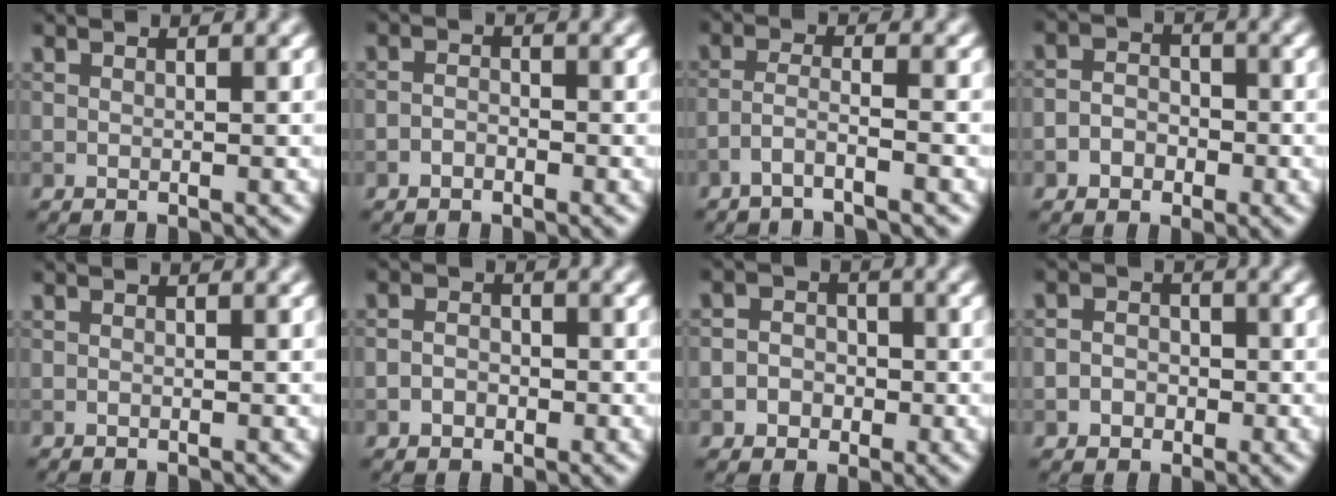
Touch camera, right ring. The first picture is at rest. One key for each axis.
{"total": 1.2, "fx": -0.7, "fy": 0.8, "fz": 0.7, "tx": -0.013, "ty": 0.001, "tz": -0.017}
{"total": 2.4, "fx": -1.7, "fy": 0.2, "fz": 1.7, "tx": -0.034, "ty": 0.005, "tz": -0.045}
{"total": 2.7, "fx": -1.2, "fy": 2.1, "fz": 1.3, "tx": -0.015, "ty": 0.003, "tz": -0.030}
{"total": 0.0}
{"total": 1.9, "fx": -0.7, "fy": 1.5, "fz": 0.9, "tx": -0.017, "ty": 0.000, "tz": -0.018}
{"total": 3.5, "fx": -0.7, "fy": 3.2, "fz": 1.2, "tx": 0.011, "ty": 0.008, "tz": -0.037}
{"total": 2.5, "fx": -0.7, "fy": 2.2, "fz": 1.0, "tx": 0.005, "ty": 0.000, "tz": -0.025}